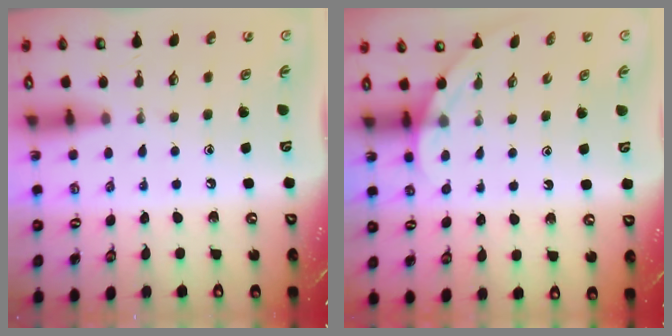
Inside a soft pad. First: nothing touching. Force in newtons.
{"total": 2.2, "press": 2.2, "slide": 0.0}